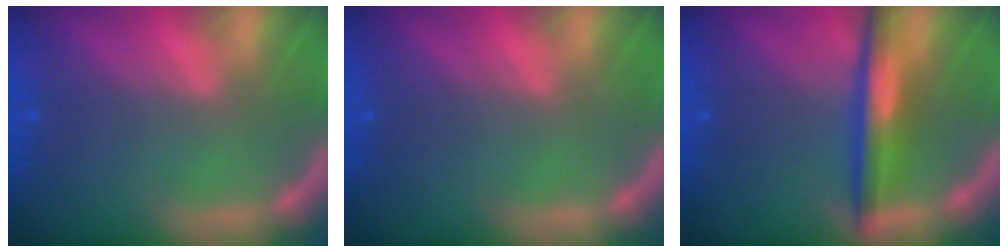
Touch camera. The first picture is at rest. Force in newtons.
{"total": 0.0}
{"total": 4.5}